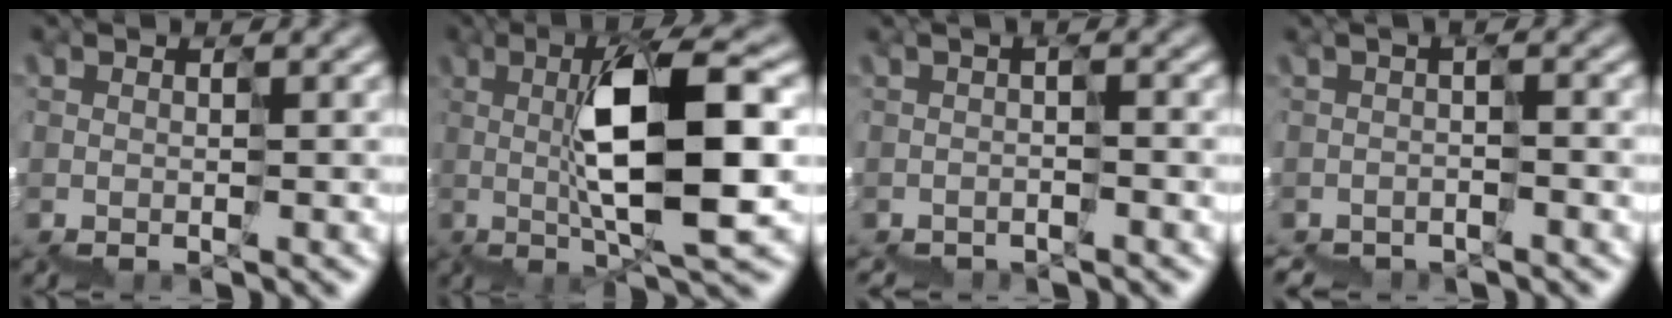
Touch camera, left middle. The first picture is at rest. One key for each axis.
{"total": 7.8, "fx": 1.2, "fy": 1.5, "fz": 7.5, "tx": -0.132, "ty": 0.015, "tz": 0.024}
{"total": 1.4, "fx": -1.4, "fy": -0.2, "fz": -0.3, "tx": 0.002, "ty": 0.000, "tz": -0.013}
{"total": 2.0, "fx": -2.0, "fy": 0.0, "fz": -0.1, "tx": 0.001, "ty": -0.001, "tz": -0.022}